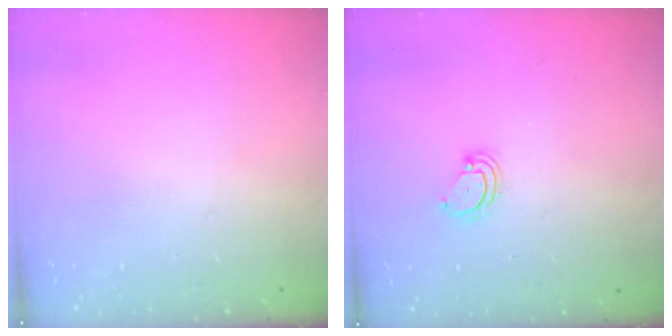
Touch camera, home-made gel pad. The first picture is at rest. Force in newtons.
{"total": 2.3, "press": 2.3, "slide": 0.2}